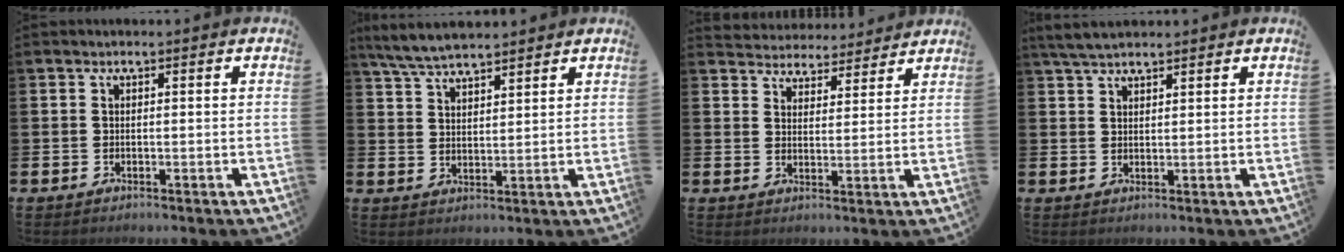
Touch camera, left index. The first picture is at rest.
{"total": 5.7, "force": [5.4, 0.9, 1.5], "torque": [-0.051, -0.014, 0.101]}
{"total": 4.3, "force": [4.2, 1.0, -0.6], "torque": [-0.005, -0.032, 0.074]}
{"total": 3.8, "force": [3.4, 1.0, 1.4], "torque": [-0.031, -0.006, 0.063]}